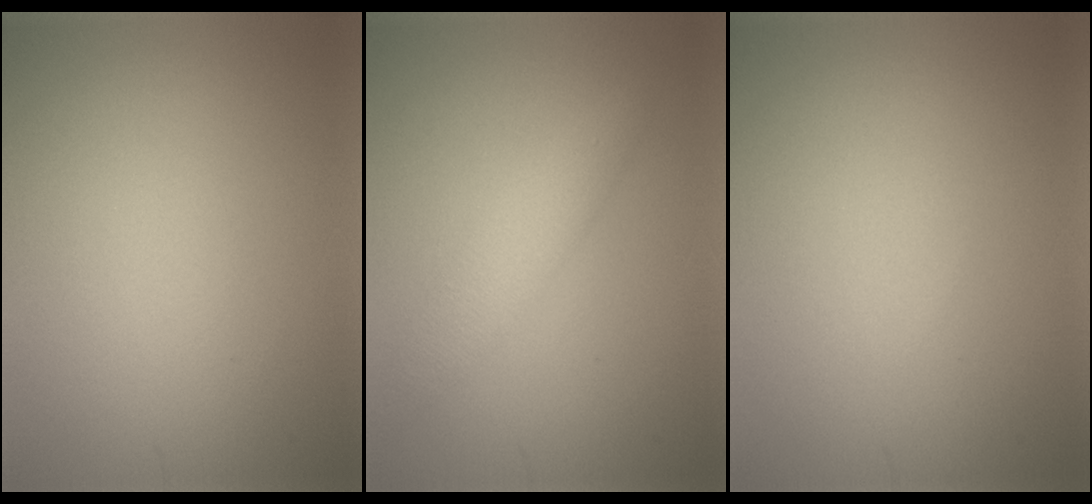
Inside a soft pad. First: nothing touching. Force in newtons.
{"total": 2.8, "press": 2.8, "slide": 0.1}
{"total": 0.0}